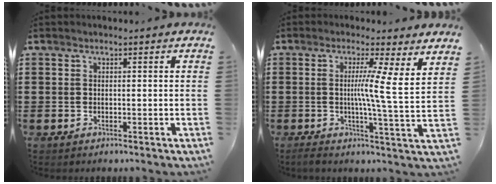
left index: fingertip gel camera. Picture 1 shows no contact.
{"total": 7.0, "force": [2.5, -0.5, 6.5], "torque": [-0.109, -0.037, 0.031]}